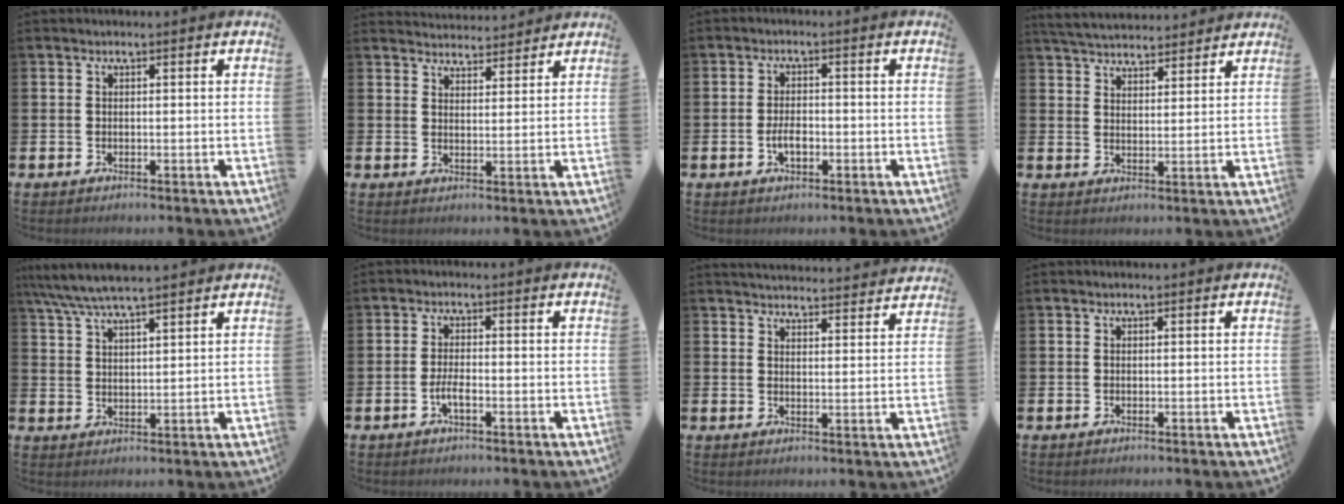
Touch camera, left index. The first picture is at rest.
{"total": 3.8, "force": [3.7, 0.6, -0.3], "torque": [0.003, -0.023, 0.067]}
{"total": 2.7, "force": [-0.7, 1.4, 2.2], "torque": [-0.037, 0.002, -0.016]}
{"total": 5.0, "force": [4.9, 0.9, 0.4], "torque": [-0.030, -0.023, 0.091]}
{"total": 6.1, "force": [5.6, 0.7, 2.5], "torque": [-0.070, -0.017, 0.101]}
{"total": 2.3, "force": [-1.0, 0.6, 1.9], "torque": [-0.038, 0.004, -0.019]}
{"total": 4.1, "force": [4.1, 0.1, 0.1], "torque": [-0.009, -0.030, 0.073]}
{"total": 0.0}